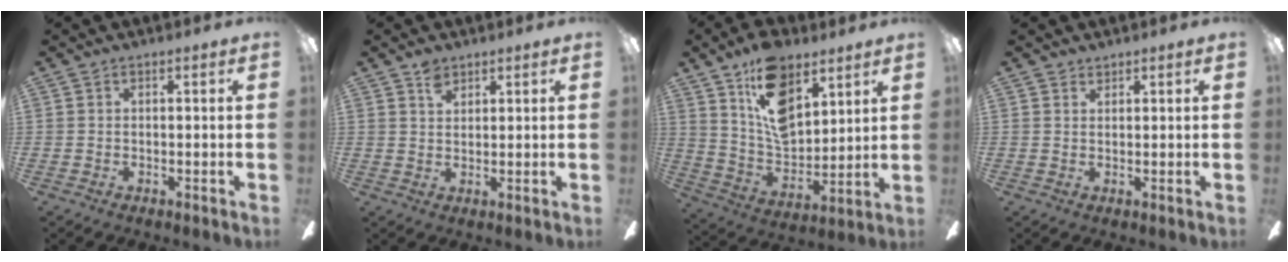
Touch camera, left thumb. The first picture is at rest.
{"total": 3.1, "force": [2.3, 1.7, 1.2], "torque": [-0.020, -0.004, 0.042]}
{"total": 16.3, "force": [9.8, 8.9, 9.5], "torque": [-0.165, -0.041, 0.182]}
{"total": 1.3, "force": [1.2, 0.5, -0.1], "torque": [0.001, -0.002, 0.024]}